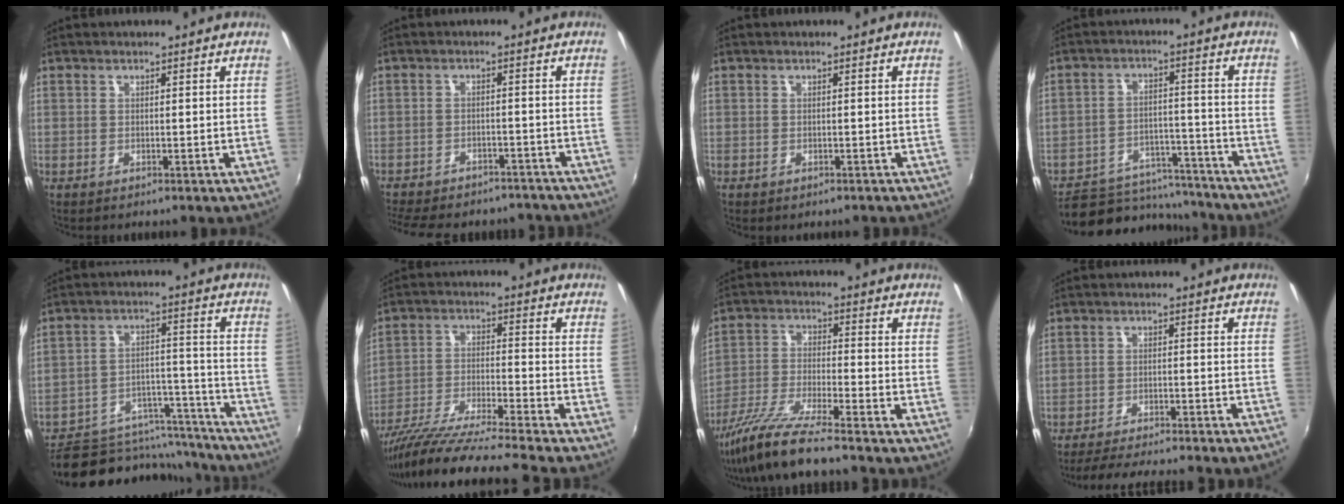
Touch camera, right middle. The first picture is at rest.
{"total": 18.1, "force": [-15.3, 6.7, 6.8], "torque": [-0.161, -0.003, -0.202]}
{"total": 0.9, "force": [-0.7, 0.5, 0.3], "torque": [-0.008, -0.002, -0.008]}
{"total": 15.2, "force": [-13.0, 6.6, 4.1], "torque": [-0.094, 0.024, -0.169]}
{"total": 19.4, "force": [-16.7, 8.0, 5.9], "torque": [-0.107, 0.036, -0.213]}
{"total": 19.4, "force": [-16.8, -1.7, 9.6], "torque": [-0.174, -0.051, -0.284]}
{"total": 12.1, "force": [-10.1, -0.3, 6.6], "torque": [-0.137, -0.020, -0.192]}
{"total": 12.8, "force": [-11.4, 0.0, 5.6], "torque": [-0.113, -0.011, -0.161]}